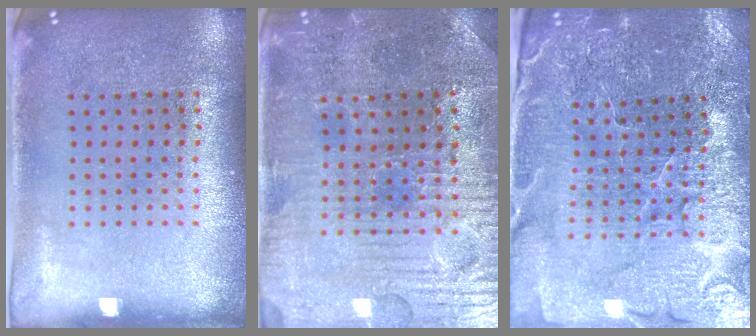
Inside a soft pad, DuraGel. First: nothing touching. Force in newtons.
{"total": 3.6, "press": 3.6, "slide": 0.5}
{"total": 3.7, "press": 3.7, "slide": 0.5}